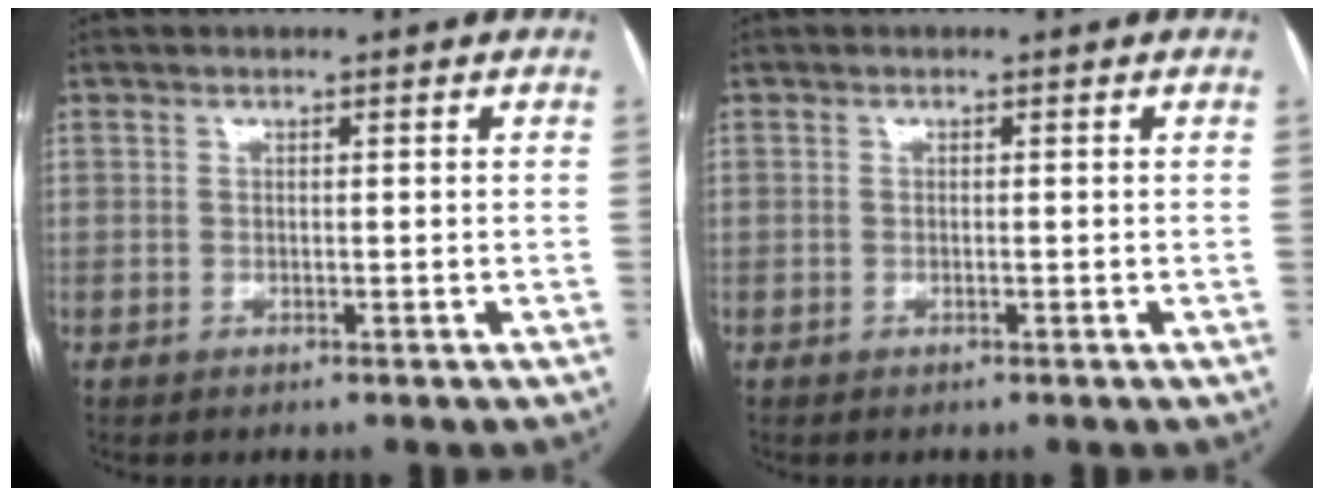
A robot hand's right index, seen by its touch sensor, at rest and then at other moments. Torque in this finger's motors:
{"motor_torque": [0.04, 0.04, 0.00, 0.01]}